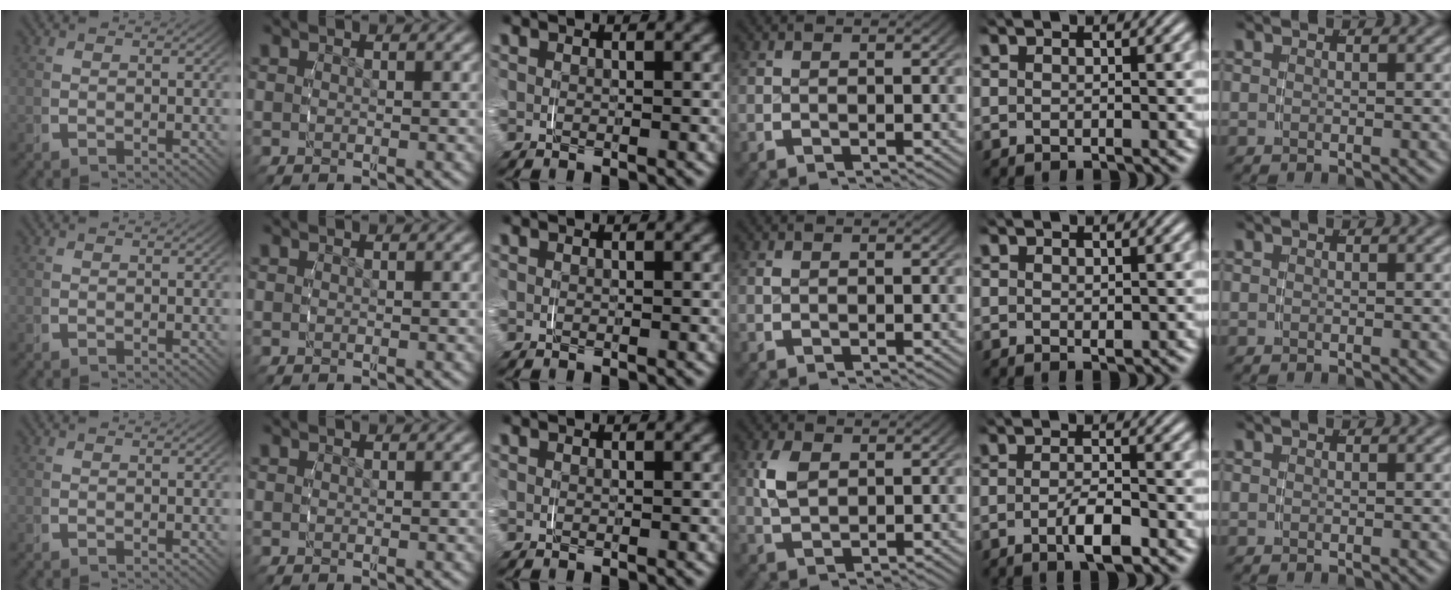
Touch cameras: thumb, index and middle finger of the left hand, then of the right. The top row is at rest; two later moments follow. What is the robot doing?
{"motion": "grasp_and_lifting", "object": "lipstick"}